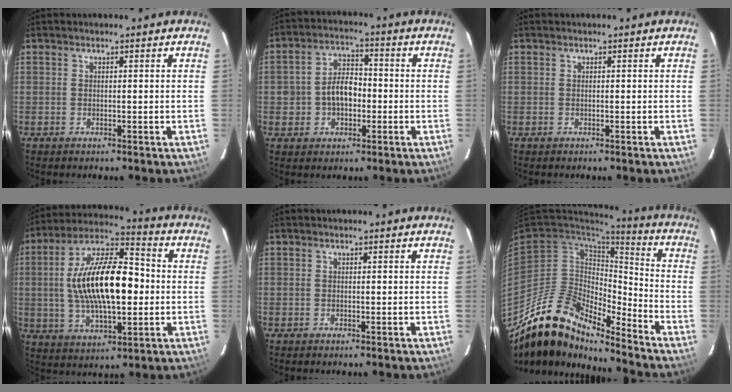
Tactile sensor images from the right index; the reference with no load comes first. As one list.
[{"total": 7.1, "force": [-1.3, 5.2, 4.6], "torque": [-0.085, 0.022, -0.011]}, {"total": 0.0}, {"total": 19.9, "force": [-0.1, 8.4, 18.0], "torque": [-0.334, 0.015, -0.003]}, {"total": 0.0}, {"total": 17.7, "force": [-14.9, 5.5, 7.7], "torque": [-0.140, -0.007, -0.278]}]